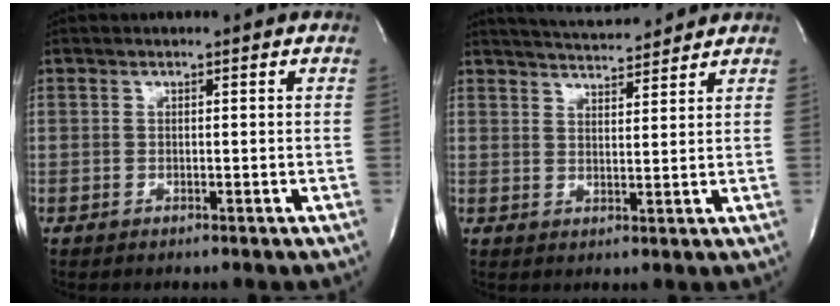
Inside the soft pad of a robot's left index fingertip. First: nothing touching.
{"total": 8.3, "force": [8.0, 0.8, 2.4], "torque": [-0.045, 0.012, 0.122]}